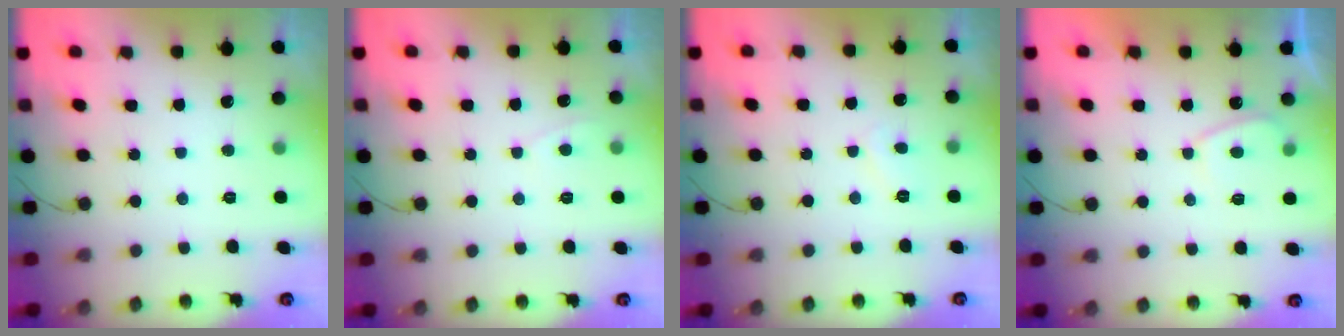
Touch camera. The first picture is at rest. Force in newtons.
{"total": 2.3, "press": 2.3, "slide": 0.3}
{"total": 3.8, "press": 3.7, "slide": 0.5}
{"total": 2.5, "press": 2.4, "slide": 0.7}